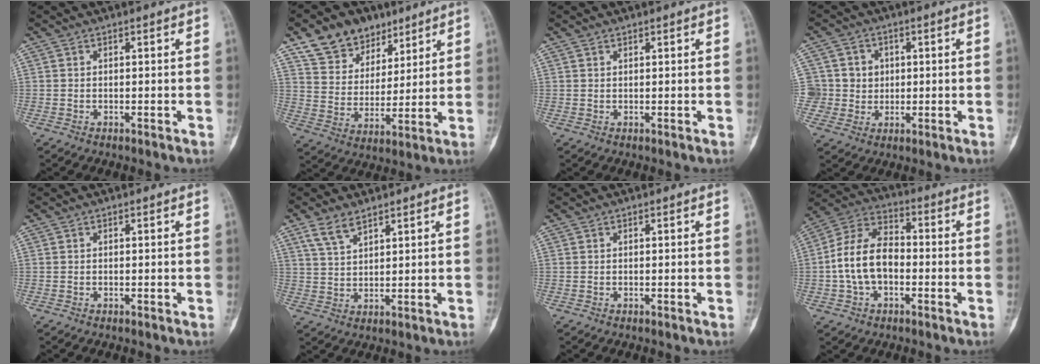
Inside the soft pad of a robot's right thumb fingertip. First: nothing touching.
{"total": 13.4, "force": [9.0, 8.9, 4.3], "torque": [-0.036, -0.038, 0.165]}
{"total": 0.6, "force": [0.5, 0.3, 0.1], "torque": [-0.003, -0.003, 0.008]}
{"total": 7.2, "force": [1.1, 7.1, 0.7], "torque": [0.029, 0.011, 0.019]}
{"total": 0.0}
{"total": 5.0, "force": [3.6, 2.2, 2.8], "torque": [-0.053, -0.014, 0.077]}
{"total": 0.0}
{"total": 12.6, "force": [-1.5, 8.2, 9.4], "torque": [-0.170, 0.039, -0.038]}